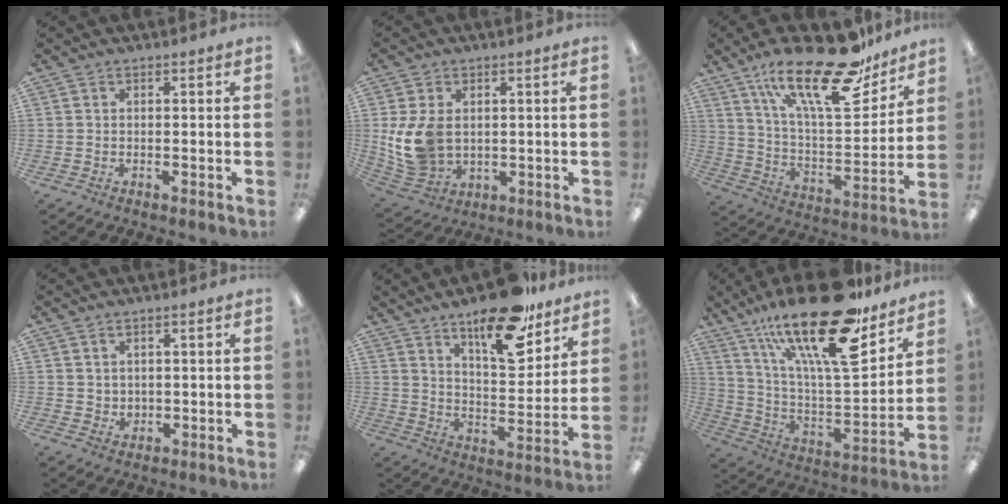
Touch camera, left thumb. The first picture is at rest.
{"total": 11.4, "force": [0.8, 8.4, 7.6], "torque": [-0.175, 0.004, 0.021]}
{"total": 26.7, "force": [17.7, 9.6, 17.5], "torque": [-0.275, -0.103, 0.298]}
{"total": 2.7, "force": [1.9, 1.9, 0.1], "torque": [0.001, -0.010, 0.034]}
{"total": 19.1, "force": [13.8, 7.2, 11.0], "torque": [-0.155, -0.086, 0.228]}
{"total": 27.5, "force": [18.2, 8.4, 18.7], "torque": [-0.308, -0.120, 0.301]}